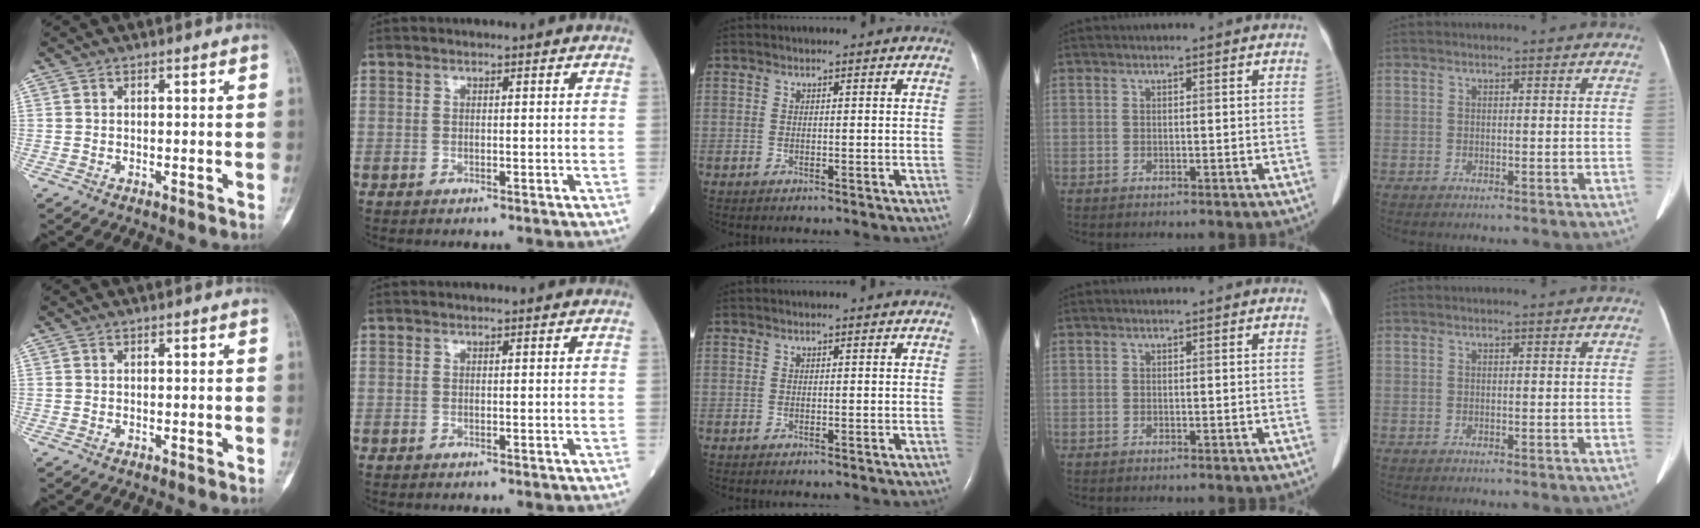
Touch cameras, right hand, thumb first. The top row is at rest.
{}